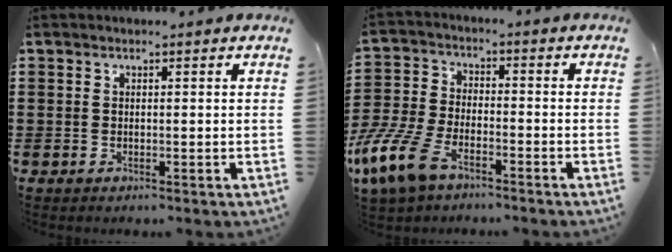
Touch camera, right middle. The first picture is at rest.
{"total": 10.0, "force": [-6.7, 4.1, 6.1], "torque": [-0.152, 0.006, -0.134]}